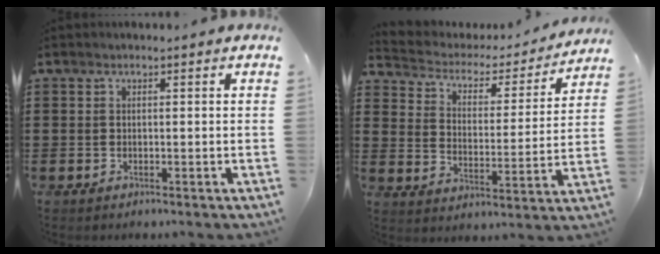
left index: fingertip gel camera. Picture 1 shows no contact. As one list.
[{"total": 2.9, "force": [2.4, 1.5, 0.8], "torque": [-0.035, -0.017, 0.031]}]